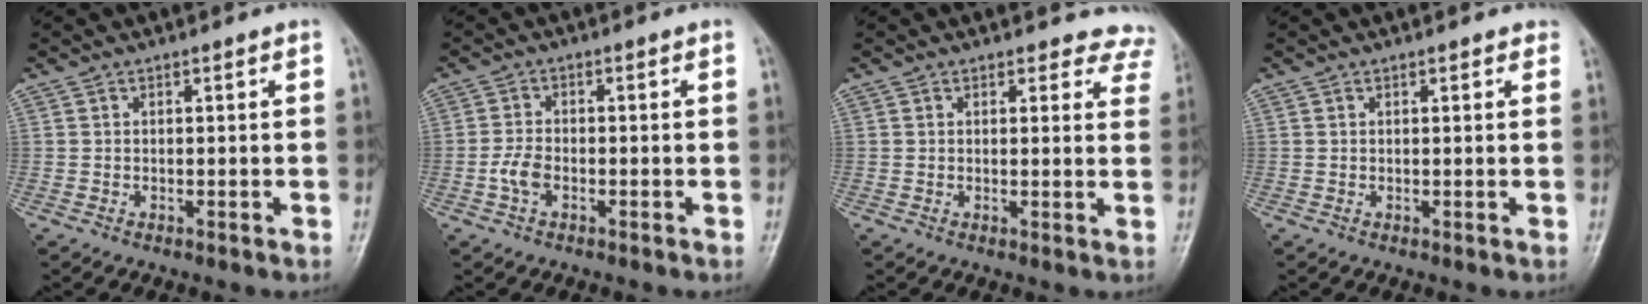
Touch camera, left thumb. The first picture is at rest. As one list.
[{"total": 3.2, "force": [-1.3, 1.8, 2.3], "torque": [-0.046, 0.009, -0.030]}, {"total": 6.9, "force": [6.3, 3.0, 0.1], "torque": [0.057, -0.026, 0.036]}, {"total": 1.1, "force": [0.7, 0.5, 0.6], "torque": [-0.002, -0.002, 0.004]}]